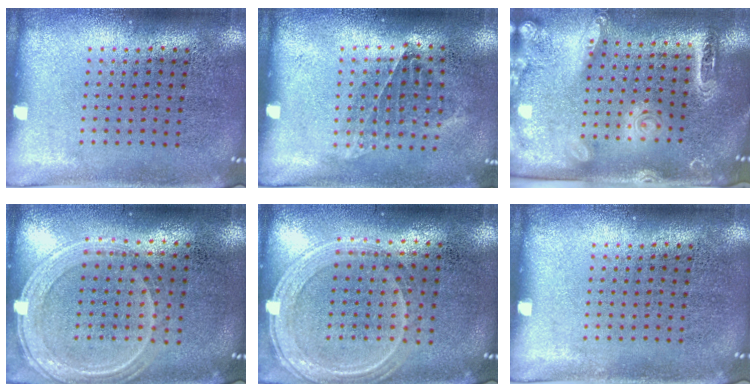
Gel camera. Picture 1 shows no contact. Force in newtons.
{"total": 0.9, "press": 0.8, "slide": 0.5}
{"total": 2.5, "press": 2.0, "slide": 1.5}
{"total": 1.3, "press": 1.2, "slide": 0.3}
{"total": 1.3, "press": 1.2, "slide": 0.3}
{"total": 0.0}